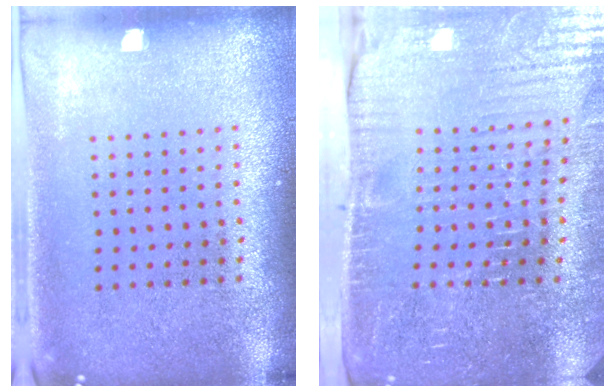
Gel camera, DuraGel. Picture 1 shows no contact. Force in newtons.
{"total": 4.7, "press": 4.6, "slide": 1.1}